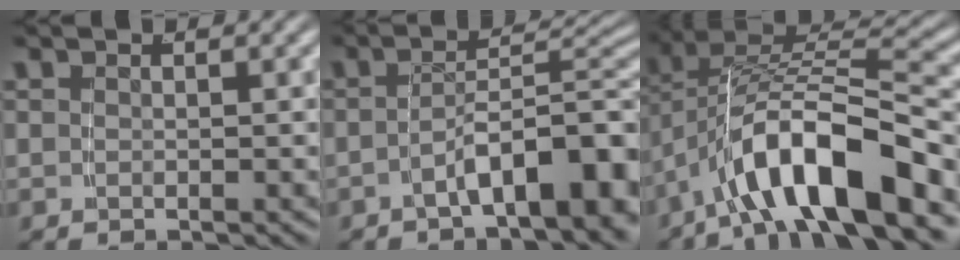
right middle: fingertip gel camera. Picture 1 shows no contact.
{"total": 7.9, "force": [-5.1, 1.8, 5.7], "torque": [-0.058, 0.007, -0.075]}
{"total": 10.0, "force": [-2.6, 5.6, 7.8], "torque": [-0.154, -0.008, -0.039]}